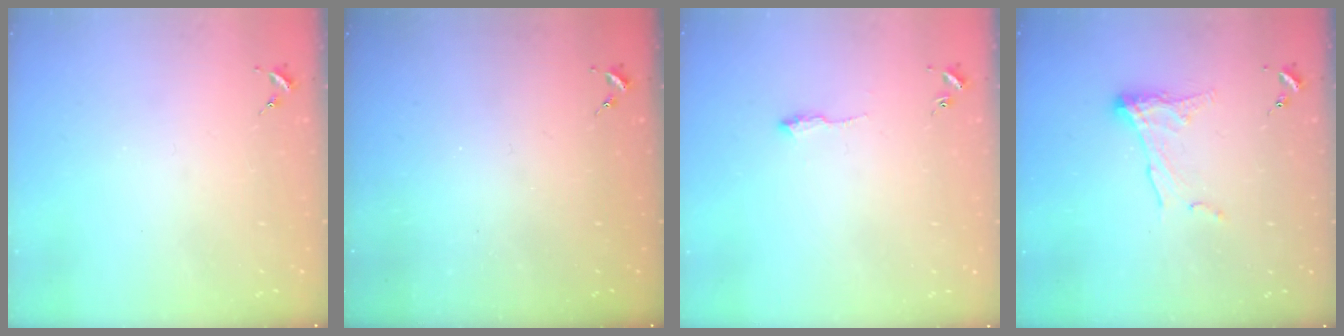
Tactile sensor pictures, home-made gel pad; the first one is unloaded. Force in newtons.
{"total": 0.0}
{"total": 5.3, "press": 5.3, "slide": 0.6}
{"total": 9.6, "press": 9.6, "slide": 0.5}